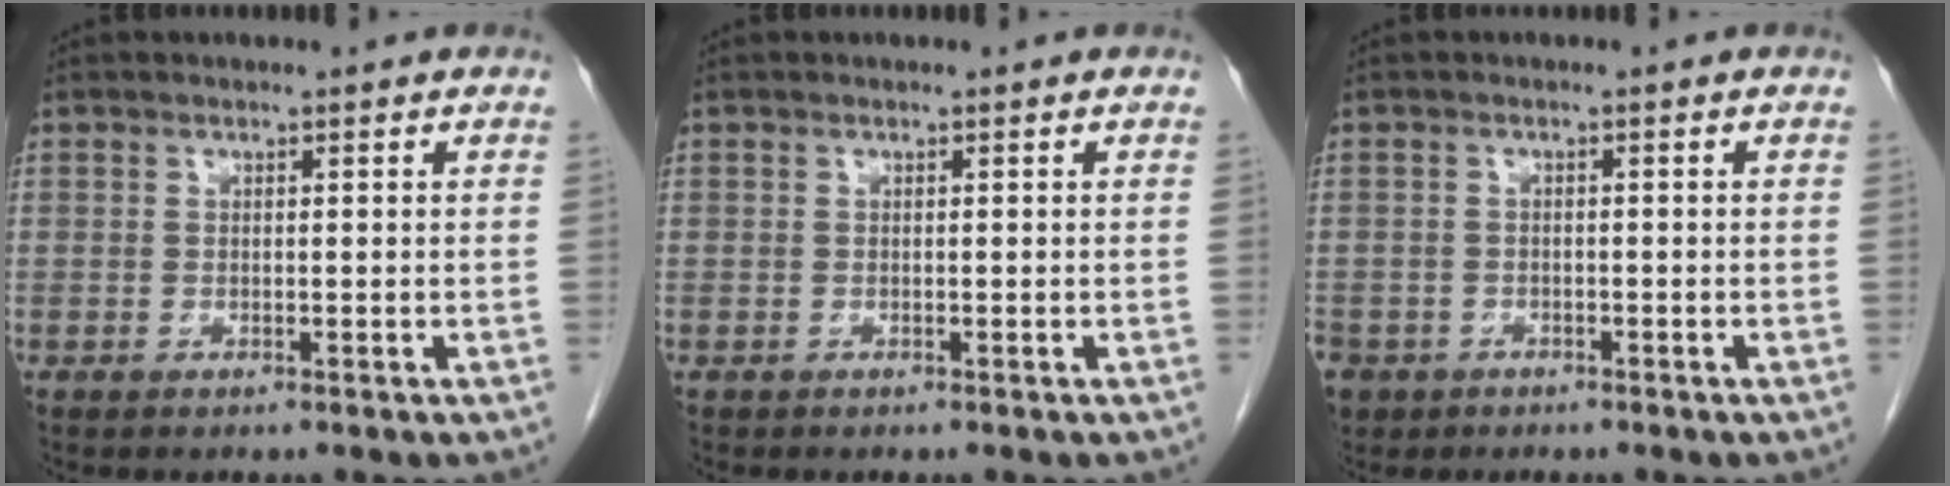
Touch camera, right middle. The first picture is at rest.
{"total": 0.0}
{"total": 6.6, "force": [-3.9, 5.0, 1.9], "torque": [-0.060, -0.004, -0.063]}